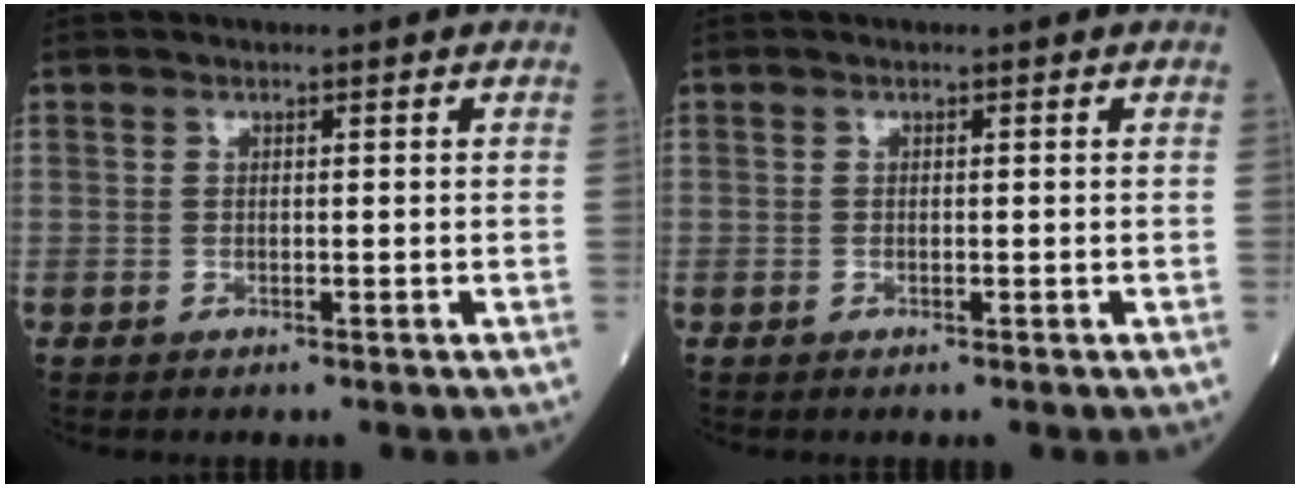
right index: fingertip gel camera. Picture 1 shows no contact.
{"total": 0.0}